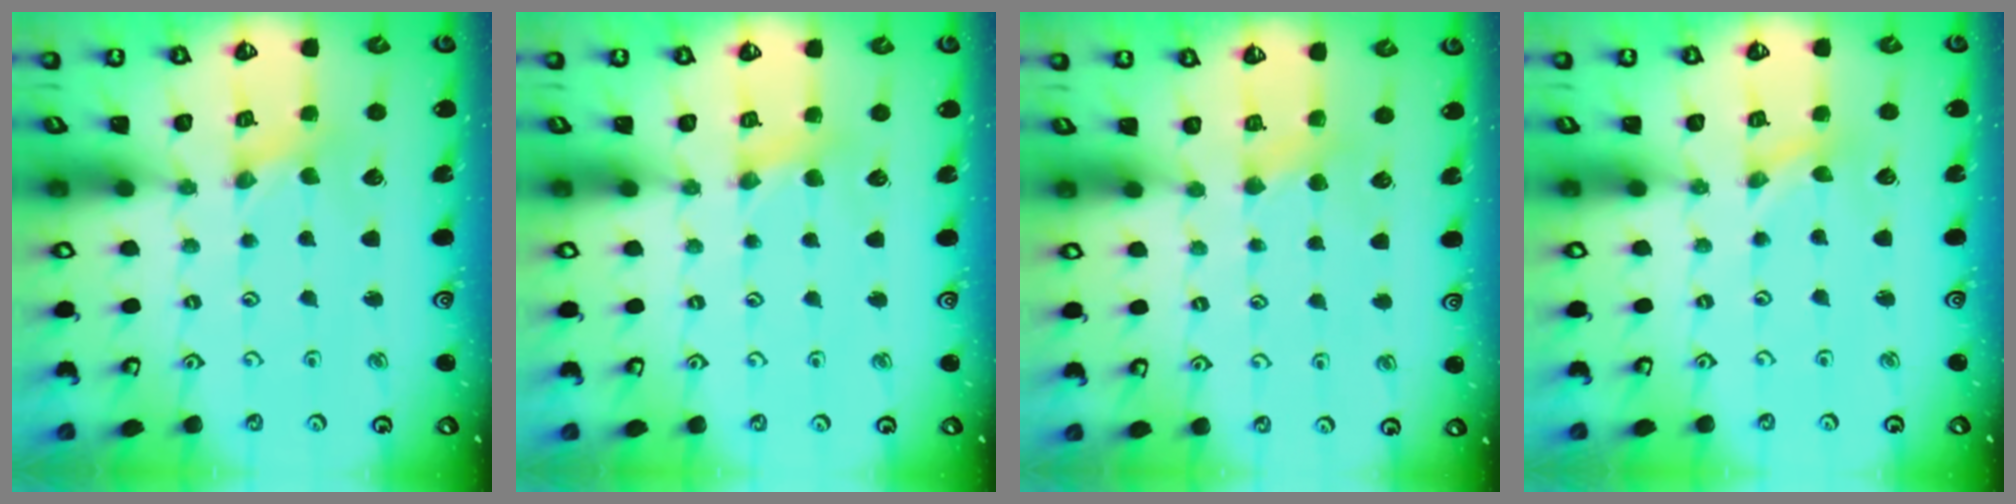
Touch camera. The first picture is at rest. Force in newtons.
{"total": 3.8, "press": 3.8, "slide": 0.6}
{"total": 2.9, "press": 2.8, "slide": 0.5}
{"total": 0.0}